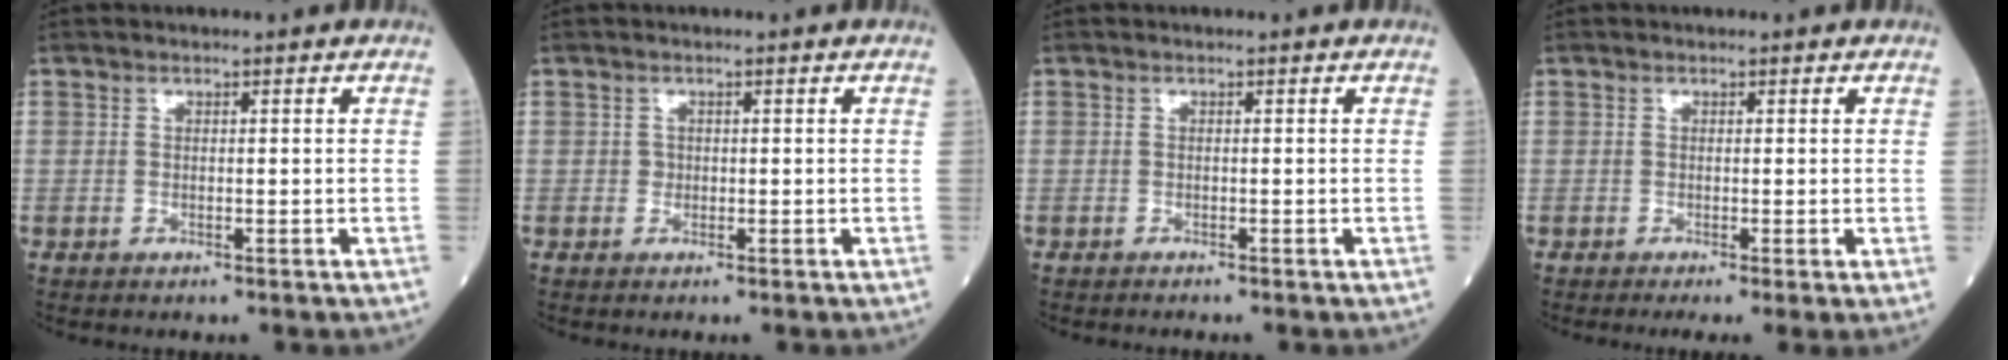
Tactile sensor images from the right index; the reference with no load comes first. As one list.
[{"total": 0.8, "force": [-0.1, 0.7, 0.1], "torque": [0.001, 0.003, -0.003]}, {"total": 0.6, "force": [-0.6, -0.1, 0.2], "torque": [-0.003, 0.000, -0.011]}, {"total": 1.6, "force": [-0.6, 0.1, 1.5], "torque": [-0.022, -0.005, -0.010]}]